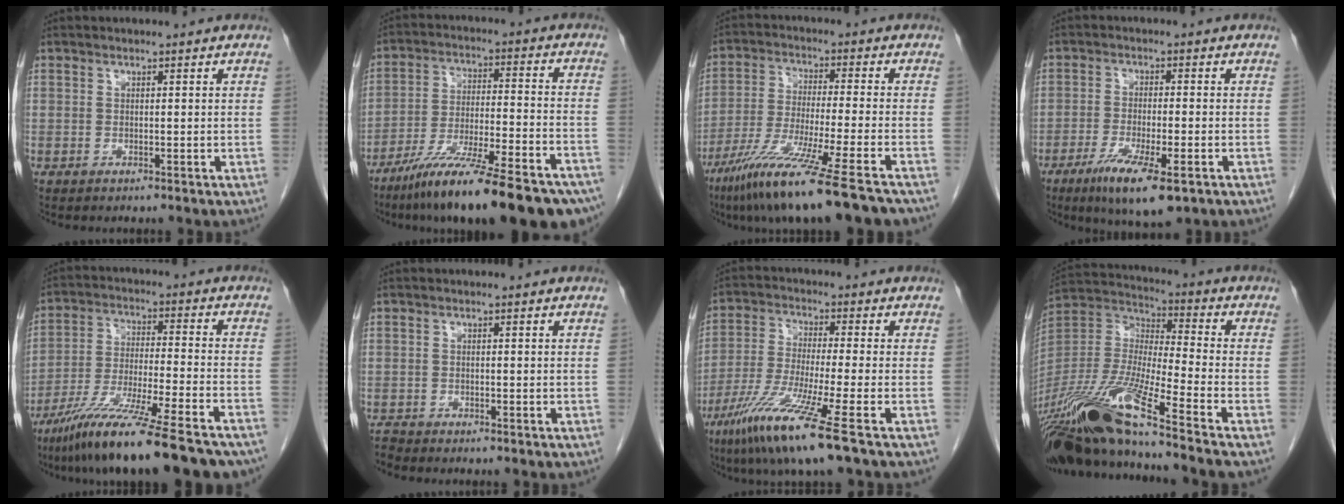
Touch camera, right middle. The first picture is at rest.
{"total": 23.7, "force": [-18.4, 2.8, 14.6], "torque": [-0.169, -0.013, -0.286]}
{"total": 15.7, "force": [-11.4, -1.0, 10.8], "torque": [-0.204, -0.064, -0.196]}
{"total": 8.7, "force": [-5.0, 1.4, 7.0], "torque": [-0.125, -0.023, -0.078]}
{"total": 19.9, "force": [-15.5, 0.5, 12.5], "torque": [-0.192, -0.045, -0.258]}
{"total": 1.1, "force": [-1.0, -0.2, -0.2], "torque": [-0.001, -0.008, -0.021]}
{"total": 11.6, "force": [-6.6, -1.2, 9.5], "torque": [-0.198, -0.043, -0.128]}
{"total": 19.9, "force": [-14.5, -0.7, 13.7], "torque": [-0.311, -0.029, -0.274]}